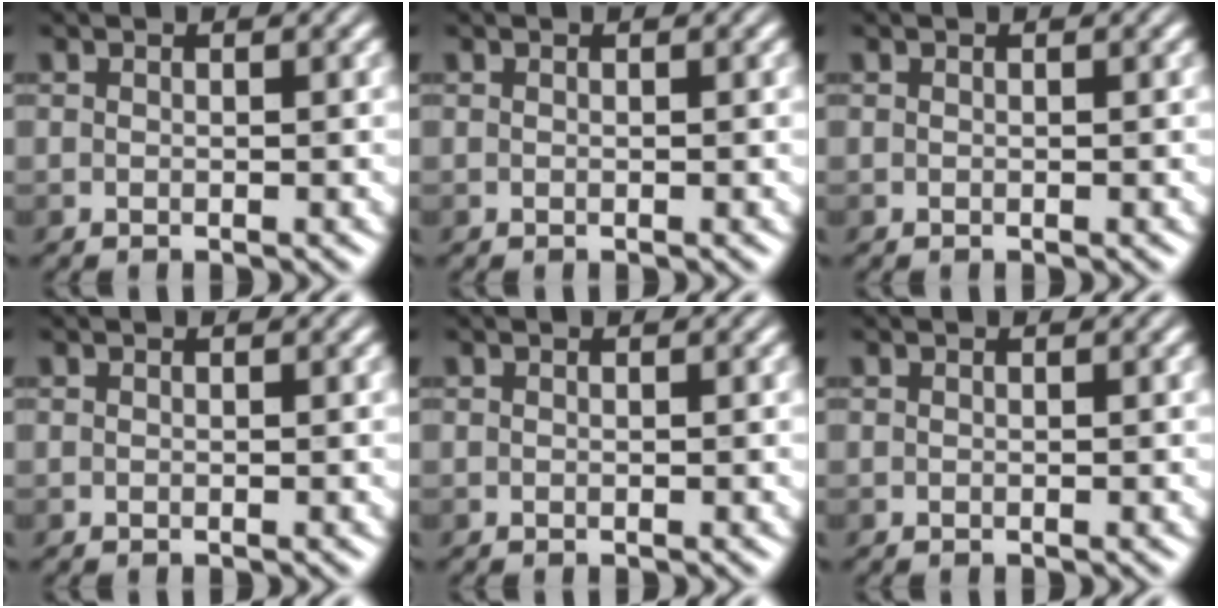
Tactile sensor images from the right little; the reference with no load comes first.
{"total": 0.0}
{"total": 0.0}
{"total": 0.0}
{"total": 0.0}
{"total": 0.0}